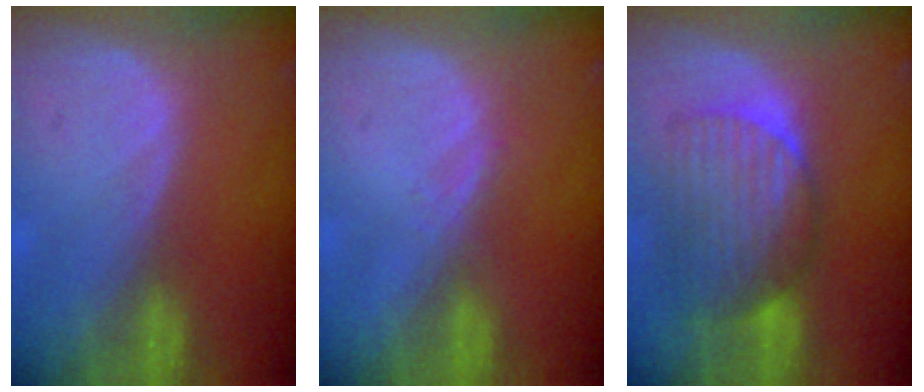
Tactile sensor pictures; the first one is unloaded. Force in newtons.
{"total": 1.2, "press": 1.0, "slide": 0.7}
{"total": 7.9, "press": 7.7, "slide": 1.5}